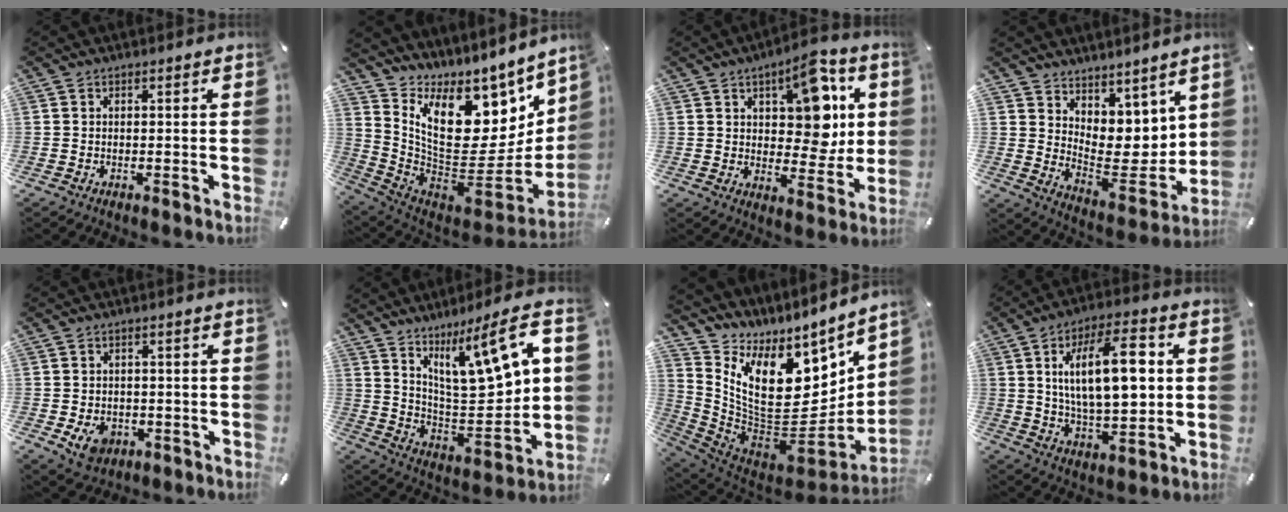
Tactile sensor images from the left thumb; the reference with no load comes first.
{"total": 15.7, "force": [7.8, 9.9, 9.4], "torque": [-0.158, -0.104, 0.146]}
{"total": 14.5, "force": [6.2, 7.9, 10.5], "torque": [-0.131, -0.030, 0.103]}
{"total": 8.3, "force": [4.7, 6.5, 2.0], "torque": [-0.014, -0.072, 0.098]}
{"total": 6.0, "force": [-2.0, 4.8, 3.0], "torque": [-0.051, 0.003, -0.038]}
{"total": 16.2, "force": [9.6, 5.6, 11.7], "torque": [-0.179, -0.067, 0.160]}
{"total": 18.4, "force": [5.6, 12.6, 12.2], "torque": [-0.218, -0.093, 0.106]}
{"total": 18.3, "force": [3.6, 8.5, 15.8], "torque": [-0.267, -0.004, 0.053]}